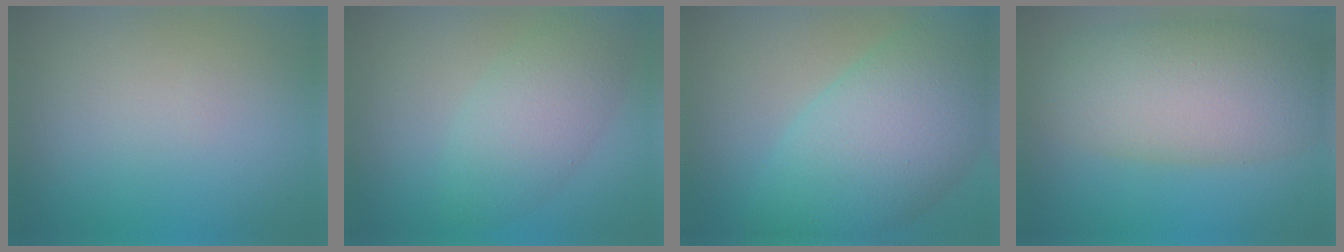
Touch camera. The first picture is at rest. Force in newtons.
{"total": 4.6, "press": 4.6, "slide": 0.0}
{"total": 10.5, "press": 10.5, "slide": 0.4}
{"total": 9.1, "press": 9.1, "slide": 0.3}